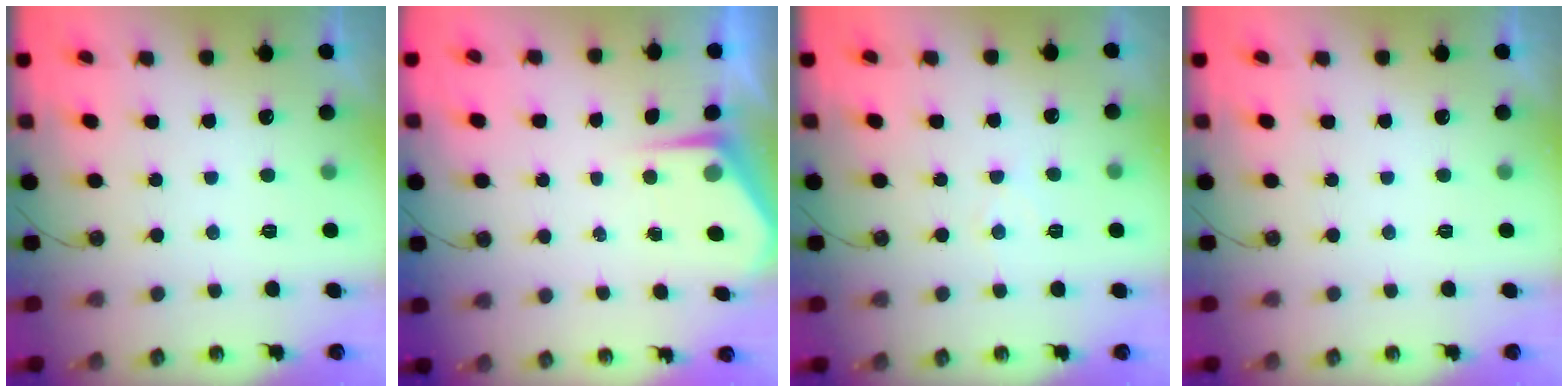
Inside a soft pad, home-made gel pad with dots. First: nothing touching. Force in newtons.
{"total": 4.4, "press": 4.3, "slide": 0.4}
{"total": 4.5, "press": 4.5, "slide": 0.5}
{"total": 0.0}